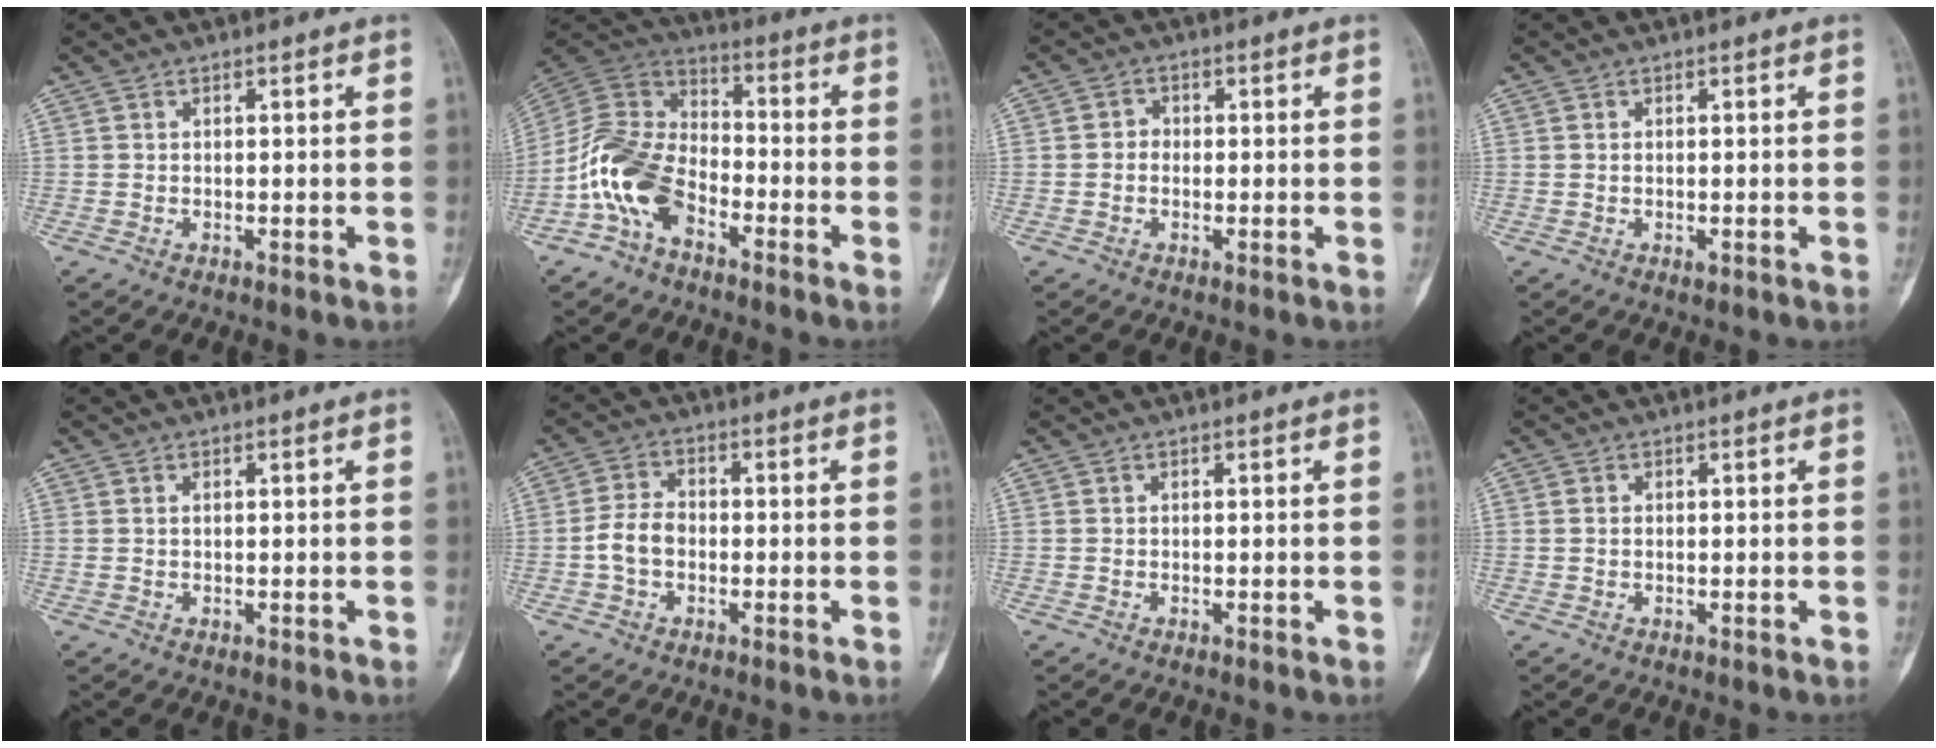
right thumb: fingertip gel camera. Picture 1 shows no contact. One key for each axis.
{"total": 13.3, "fx": -5.9, "fy": 8.4, "fz": 8.5, "tx": -0.160, "ty": 0.054, "tz": -0.127}
{"total": 2.1, "fx": -0.3, "fy": 1.9, "fz": 0.8, "tx": 0.000, "ty": 0.009, "tz": -0.010}
{"total": 0.8, "fx": -0.1, "fy": 0.4, "fz": 0.6, "tx": -0.011, "ty": -0.002, "tz": 0.001}
{"total": 0.8, "fx": 0.3, "fy": 0.5, "fz": 0.6, "tx": -0.017, "ty": 0.007, "tz": 0.009}
{"total": 5.5, "fx": -1.2, "fy": 3.9, "fz": 3.7, "tx": -0.069, "ty": 0.020, "tz": -0.028}
{"total": 0.0}
{"total": 0.7, "fx": 0.1, "fy": 0.6, "fz": 0.4, "tx": -0.008, "ty": 0.000, "tz": 0.001}